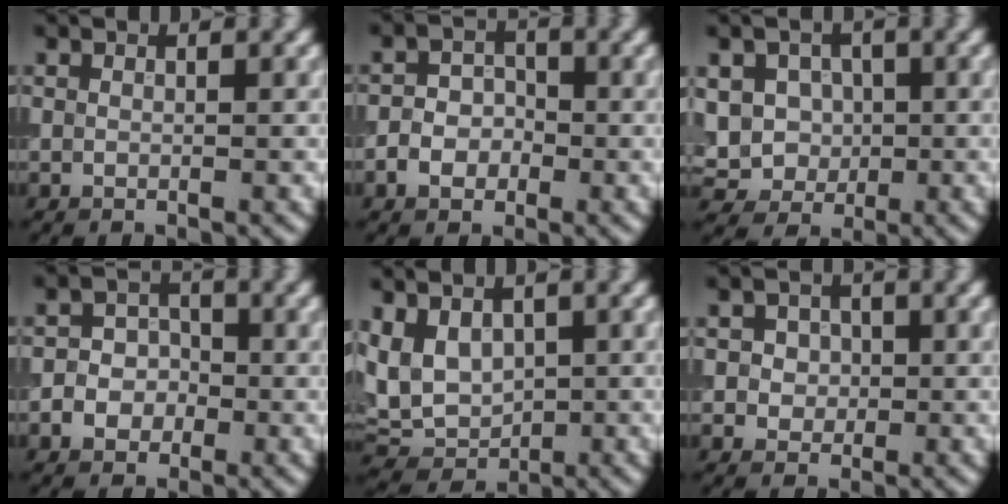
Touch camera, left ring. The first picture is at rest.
{"total": 2.9, "force": [-1.3, 2.2, 1.4], "torque": [-0.010, 0.003, -0.034]}
{"total": 4.0, "force": [0.0, 3.6, 1.7], "torque": [-0.033, 0.001, -0.012]}
{"total": 3.3, "force": [-1.2, 2.8, 1.2], "torque": [0.002, 0.005, -0.039]}
{"total": 4.9, "force": [0.7, 3.5, 3.4], "torque": [-0.076, -0.003, 0.007]}
{"total": 2.2, "force": [0.3, 1.9, 1.1], "torque": [-0.018, 0.004, 0.003]}